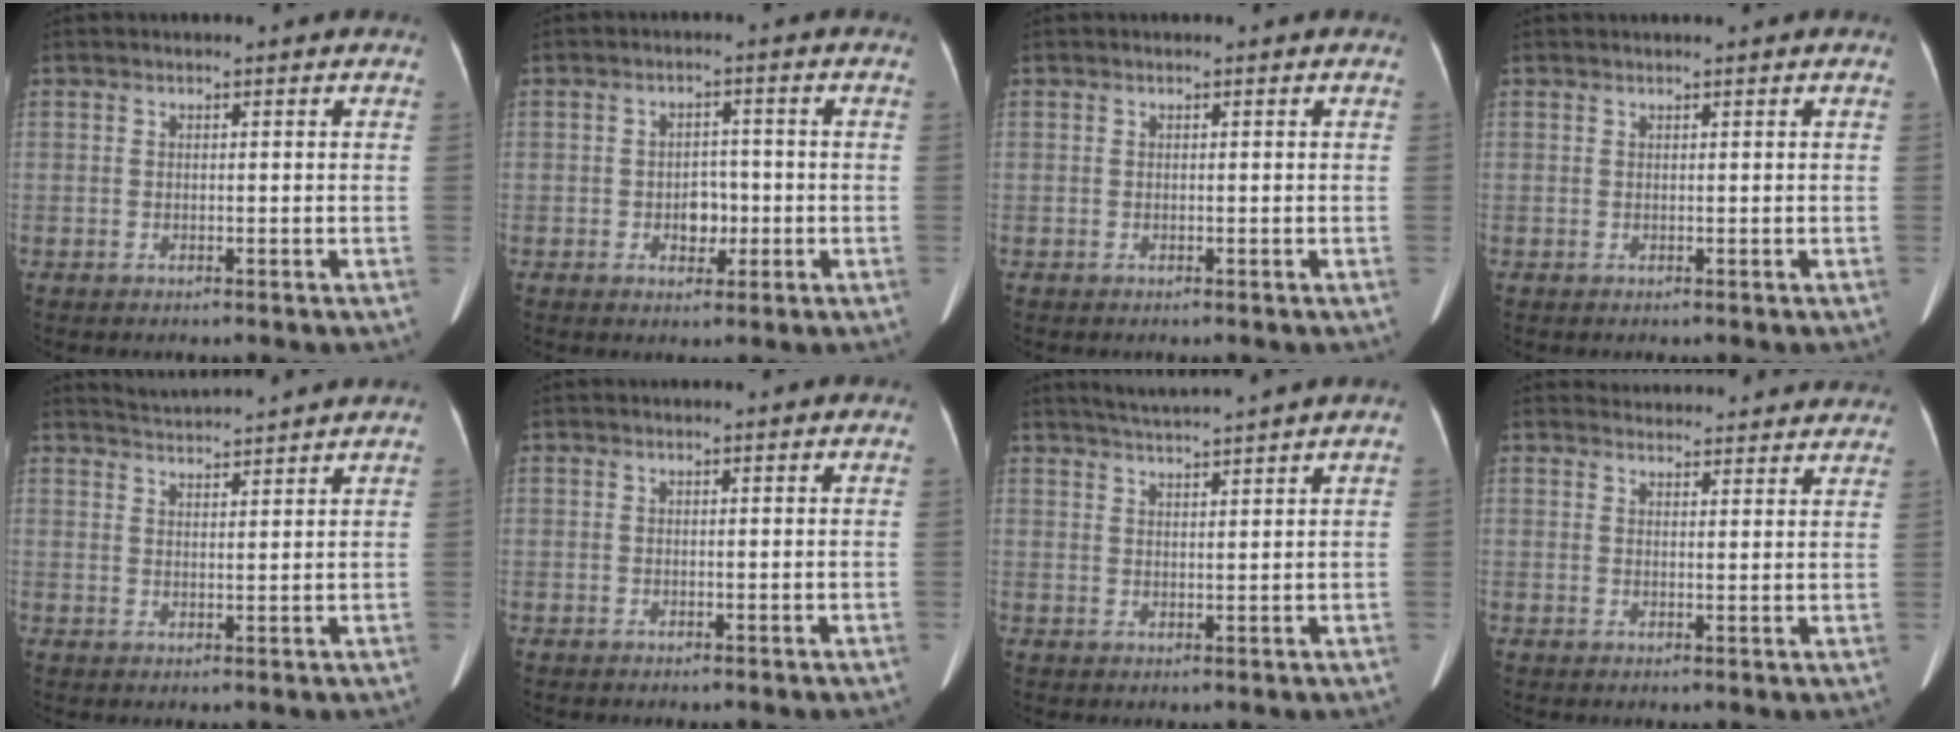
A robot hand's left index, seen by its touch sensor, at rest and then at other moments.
{"total": 3.5, "force": [-0.9, 2.4, 2.3], "torque": [-0.032, 0.005, -0.011]}
{"total": 0.0}
{"total": 1.0, "force": [0.9, -0.2, 0.5], "torque": [-0.008, 0.015, 0.021]}
{"total": 5.9, "force": [5.7, -1.3, 0.8], "torque": [-0.020, 0.012, 0.089]}
{"total": 0.0}
{"total": 5.7, "force": [5.1, -1.6, 1.8], "torque": [-0.033, 0.007, 0.085]}
{"total": 14.2, "force": [13.7, 2.8, 2.3], "torque": [-0.010, 0.016, 0.151]}